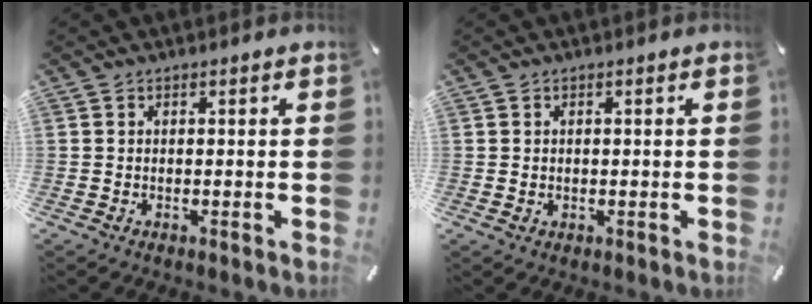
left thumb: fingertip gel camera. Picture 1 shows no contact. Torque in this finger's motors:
{"motor_torque": [-0.10, -0.24, 0.19, -0.09, -0.01]}